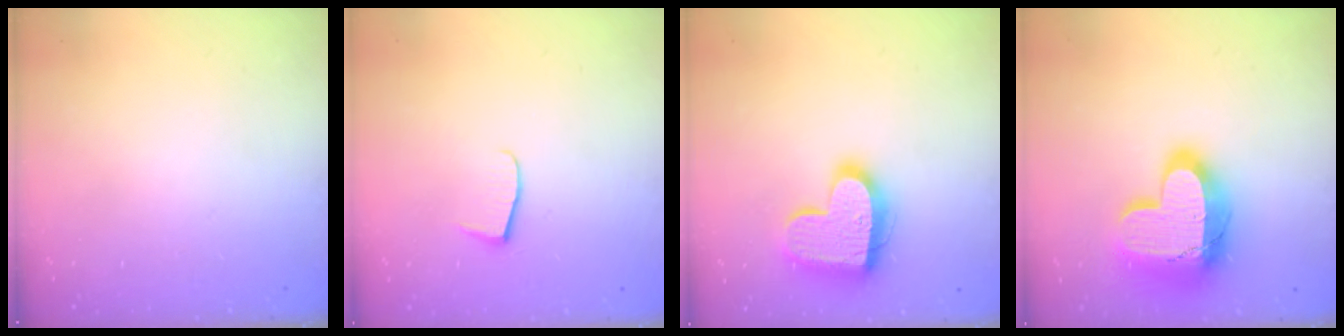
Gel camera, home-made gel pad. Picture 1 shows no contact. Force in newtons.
{"total": 7.0, "press": 6.9, "slide": 0.5}
{"total": 16.3, "press": 16.3, "slide": 1.3}
{"total": 24.2, "press": 24.2, "slide": 1.6}